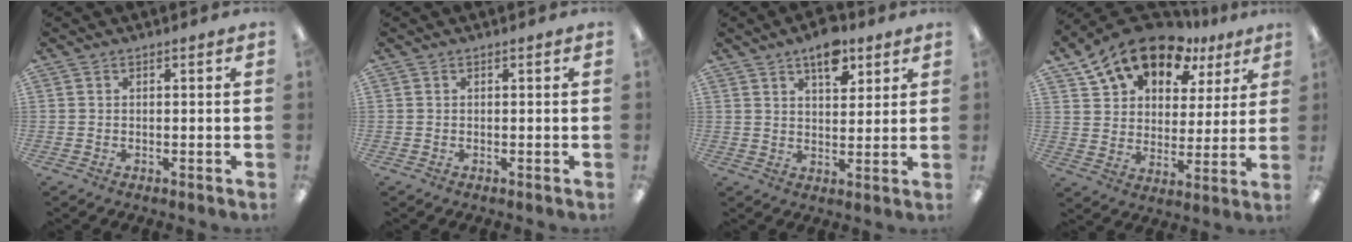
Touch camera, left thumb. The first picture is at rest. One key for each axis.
{"total": 0.0}
{"total": 8.6, "fx": 5.5, "fy": 4.3, "fz": 5.0, "tx": -0.062, "ty": -0.025, "tz": 0.091}
{"total": 16.2, "fx": 12.4, "fy": 8.3, "fz": 6.1, "tx": -0.120, "ty": -0.078, "tz": 0.225}